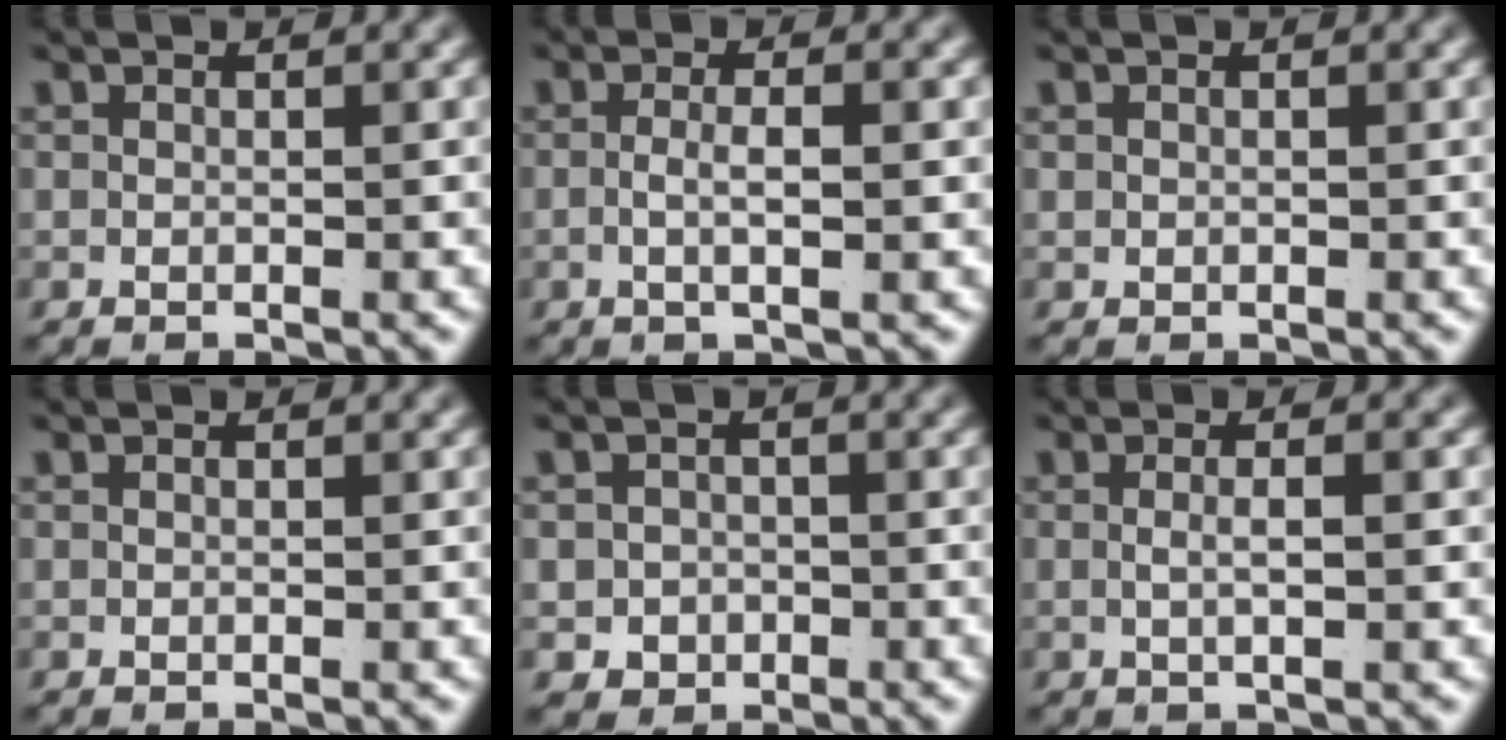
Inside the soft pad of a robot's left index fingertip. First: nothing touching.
{"total": 2.3, "force": [-0.6, -0.1, 2.2], "torque": [-0.047, -0.007, -0.005]}
{"total": 0.0}
{"total": 0.0}
{"total": 4.3, "force": [-1.5, 3.9, 1.1], "torque": [-0.019, -0.022, -0.022]}
{"total": 1.9, "force": [-0.3, -0.3, 1.8], "torque": [-0.036, -0.009, 0.003]}